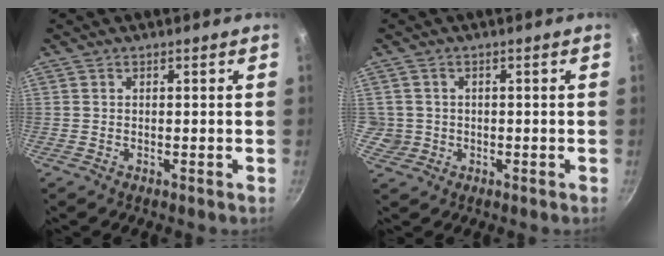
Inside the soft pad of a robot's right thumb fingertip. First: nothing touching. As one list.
[{"total": 3.3, "force": [-0.2, 3.2, 0.5], "torque": [0.005, 0.012, 0.005]}]